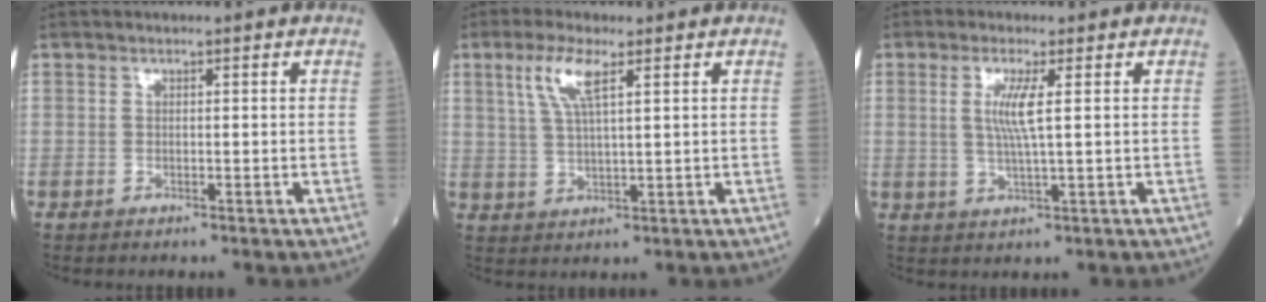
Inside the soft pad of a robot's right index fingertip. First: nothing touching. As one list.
[{"total": 5.8, "force": [2.8, 0.8, 5.0], "torque": [-0.109, 0.006, 0.058]}, {"total": 4.5, "force": [1.0, -0.3, 4.4], "torque": [-0.092, -0.005, 0.020]}]